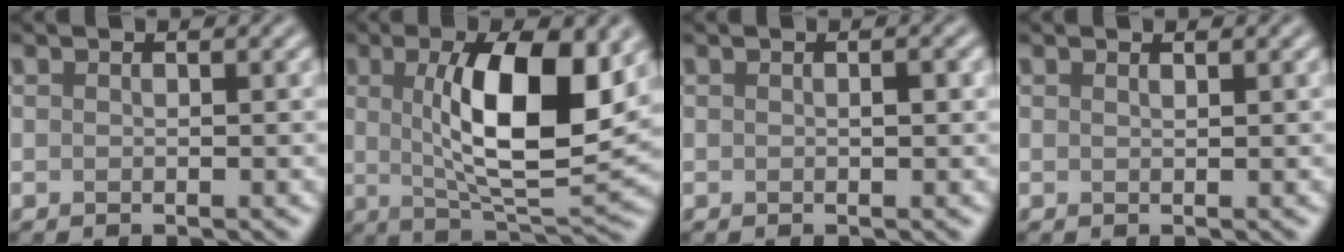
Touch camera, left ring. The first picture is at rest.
{"total": 10.6, "force": [2.0, 3.2, 9.9], "torque": [-0.150, -0.009, 0.038]}
{"total": 0.7, "force": [0.1, 0.2, 0.7], "torque": [-0.008, 0.000, 0.001]}
{"total": 0.5, "force": [0.5, 0.1, 0.3], "torque": [0.001, 0.000, 0.007]}